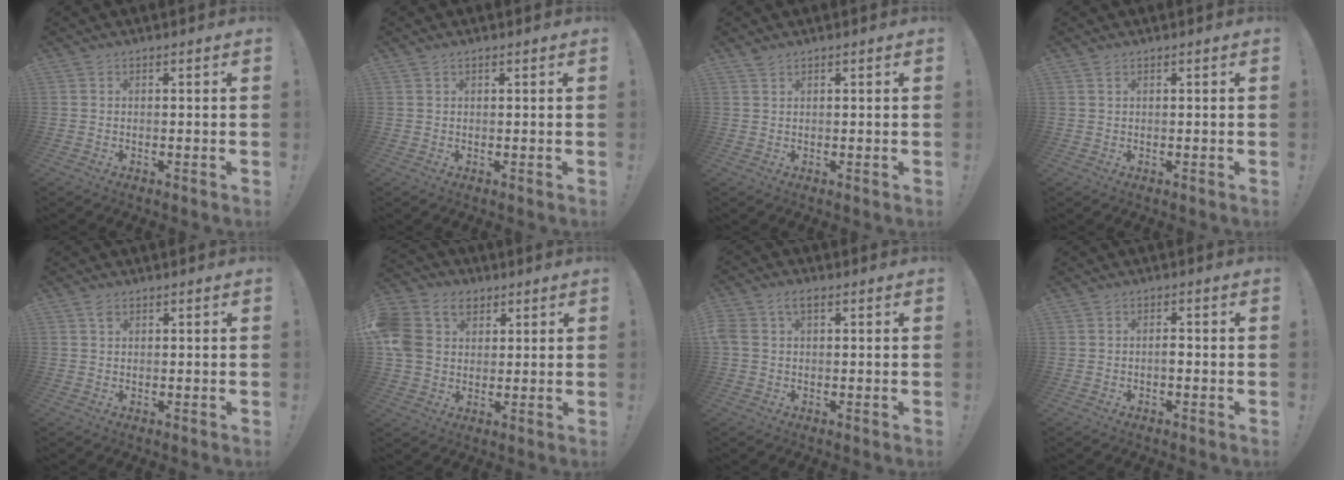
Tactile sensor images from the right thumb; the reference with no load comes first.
{"total": 0.6, "force": [0.5, 0.2, 0.2], "torque": [-0.007, 0.000, 0.010]}
{"total": 1.4, "force": [1.3, 0.4, 0.5], "torque": [-0.011, -0.001, 0.024]}
{"total": 0.9, "force": [0.6, 0.1, 0.7], "torque": [-0.014, 0.000, 0.012]}
{"total": 1.5, "force": [1.0, 0.9, 0.7], "torque": [-0.006, -0.003, 0.017]}
{"total": 14.2, "force": [4.6, 11.2, 7.4], "torque": [-0.140, -0.007, 0.094]}
{"total": 4.2, "force": [1.6, 2.5, 3.0], "torque": [-0.062, 0.006, 0.032]}
{"total": 1.5, "force": [-0.6, 1.1, 0.9], "torque": [-0.018, 0.006, -0.011]}